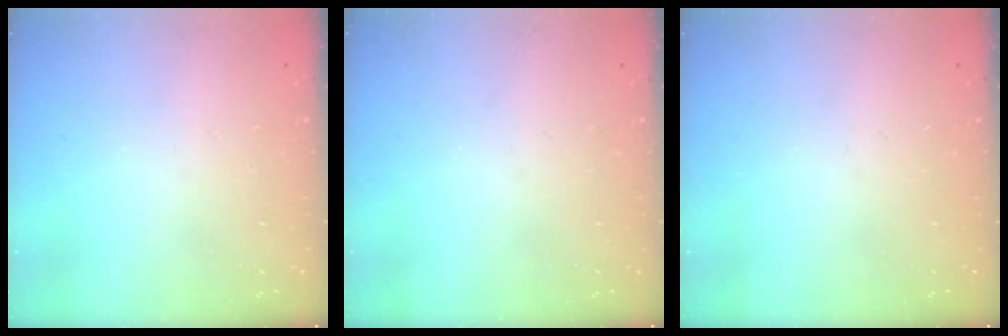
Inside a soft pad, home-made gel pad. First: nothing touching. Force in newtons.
{"total": 0.0}
{"total": 0.0}